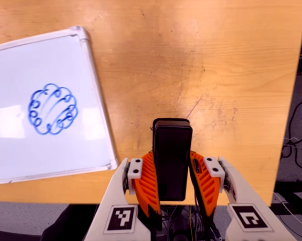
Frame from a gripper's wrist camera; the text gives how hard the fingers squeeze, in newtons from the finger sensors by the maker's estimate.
{"total": 5.5, "left": 3.4, "right": 7.7}